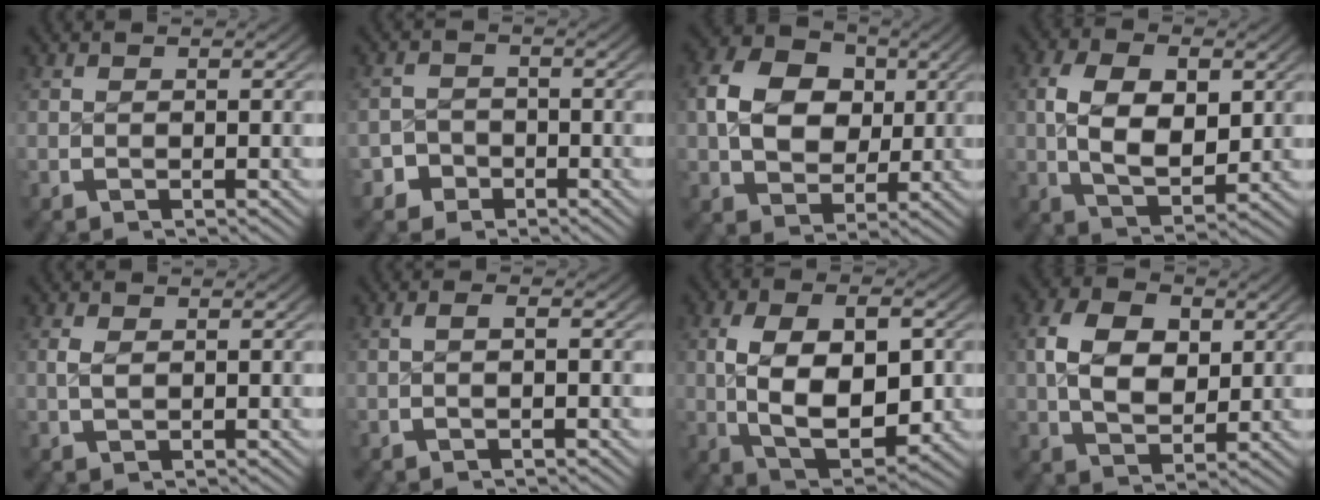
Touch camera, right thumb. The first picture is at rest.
{"total": 3.4, "force": [-2.4, 2.4, 0.1], "torque": [0.009, -0.012, -0.041]}
{"total": 8.9, "force": [0.9, 6.7, 5.8], "torque": [-0.113, -0.023, 0.024]}
{"total": 7.9, "force": [0.2, 5.1, 6.0], "torque": [-0.116, -0.023, 0.013]}
{"total": 1.1, "force": [0.3, 0.6, 0.8], "torque": [-0.021, -0.005, 0.011]}
{"total": 1.1, "force": [-0.2, 0.2, 1.0], "torque": [-0.018, 0.004, -0.006]}
{"total": 11.0, "force": [-1.1, 6.9, 8.6], "torque": [-0.175, -0.042, 0.002]}
{"total": 7.3, "force": [1.1, 5.0, 5.2], "torque": [-0.091, -0.020, 0.030]}